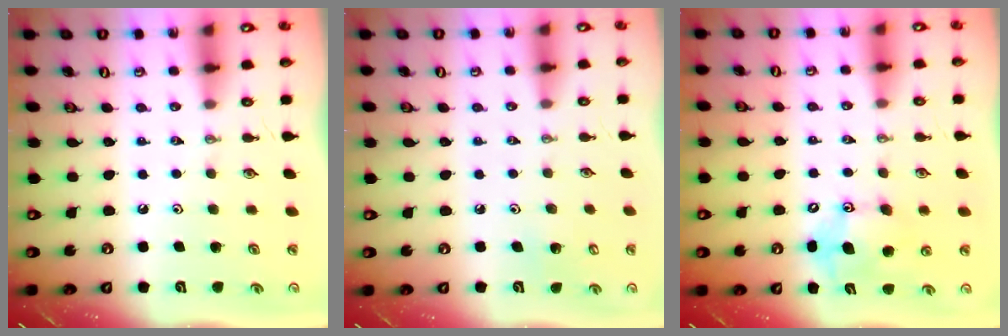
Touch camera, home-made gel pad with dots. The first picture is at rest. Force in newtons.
{"total": 2.9, "press": 2.9, "slide": 0.3}
{"total": 12.0, "press": 11.7, "slide": 2.8}